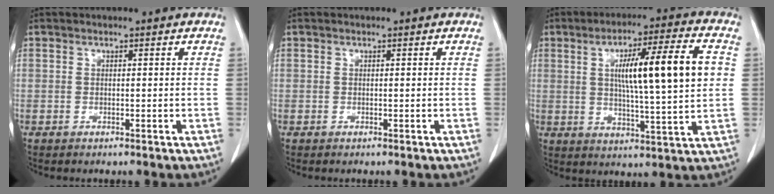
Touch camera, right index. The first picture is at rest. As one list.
[{"total": 0.0}, {"total": 14.9, "force": [2.6, 0.8, 14.6], "torque": [-0.234, 0.010, 0.041]}]